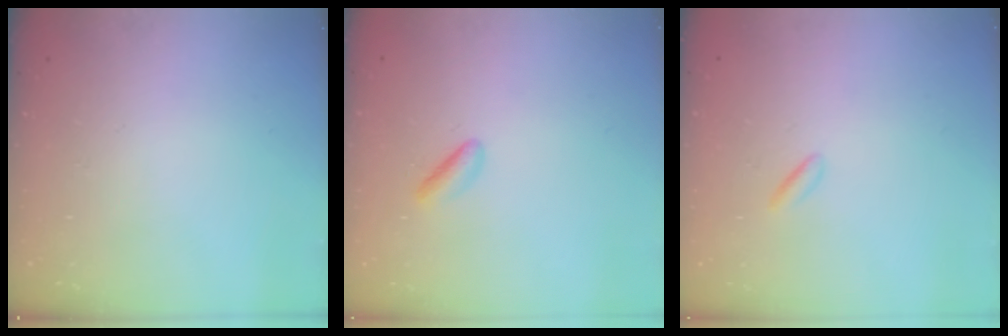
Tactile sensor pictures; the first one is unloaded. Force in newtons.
{"total": 2.3, "press": 2.1, "slide": 0.9}
{"total": 0.9, "press": 0.6, "slide": 0.7}